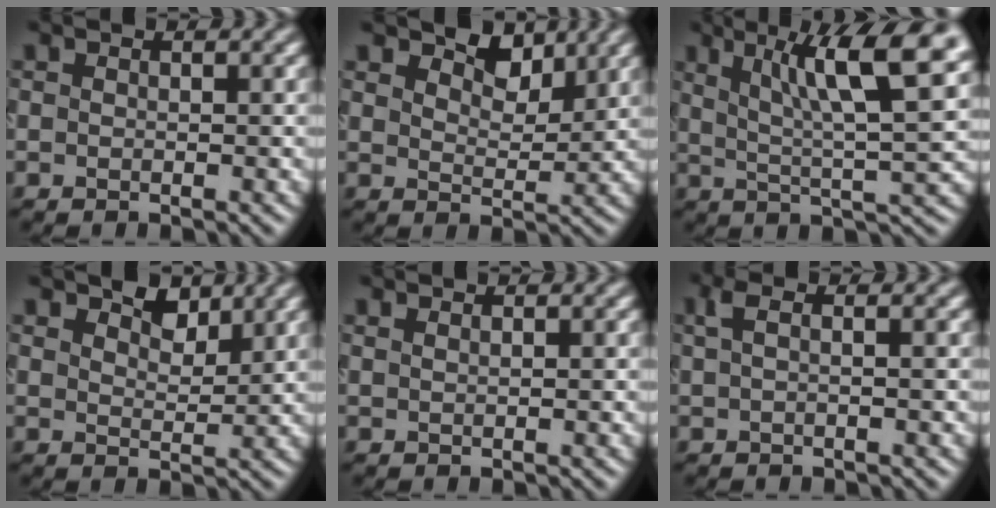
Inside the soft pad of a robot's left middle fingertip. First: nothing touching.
{"total": 3.7, "force": [3.0, 1.5, 1.5], "torque": [-0.021, -0.001, 0.038]}
{"total": 10.3, "force": [4.9, 2.0, 8.8], "torque": [-0.130, 0.022, 0.083]}
{"total": 3.2, "force": [2.6, 1.3, 1.3], "torque": [-0.016, 0.009, 0.031]}
{"total": 0.9, "force": [0.7, 0.3, 0.3], "torque": [-0.003, 0.003, 0.008]}
{"total": 1.8, "force": [0.7, 0.5, 1.6], "torque": [-0.029, 0.010, 0.006]}